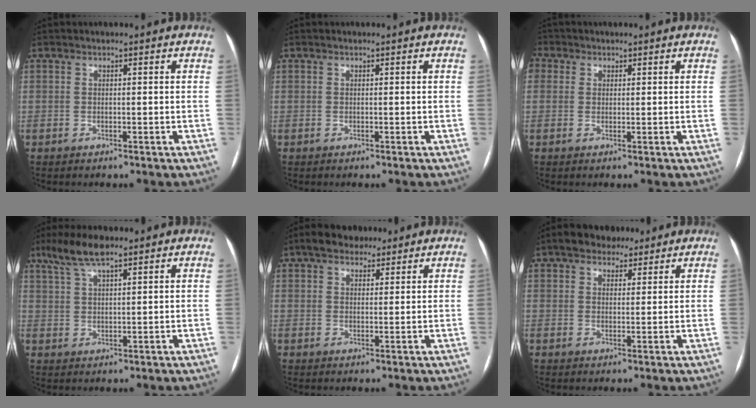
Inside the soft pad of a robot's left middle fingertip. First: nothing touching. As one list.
[{"total": 0.0}, {"total": 3.6, "force": [1.3, 3.2, 1.1], "torque": [-0.027, 0.016, 0.025]}, {"total": 6.1, "force": [4.4, 1.1, 4.1], "torque": [-0.089, 0.017, 0.085]}, {"total": 5.6, "force": [4.1, 3.0, 2.3], "torque": [-0.042, 0.023, 0.071]}, {"total": 5.5, "force": [4.0, 3.1, 2.0], "torque": [-0.030, 0.020, 0.067]}]